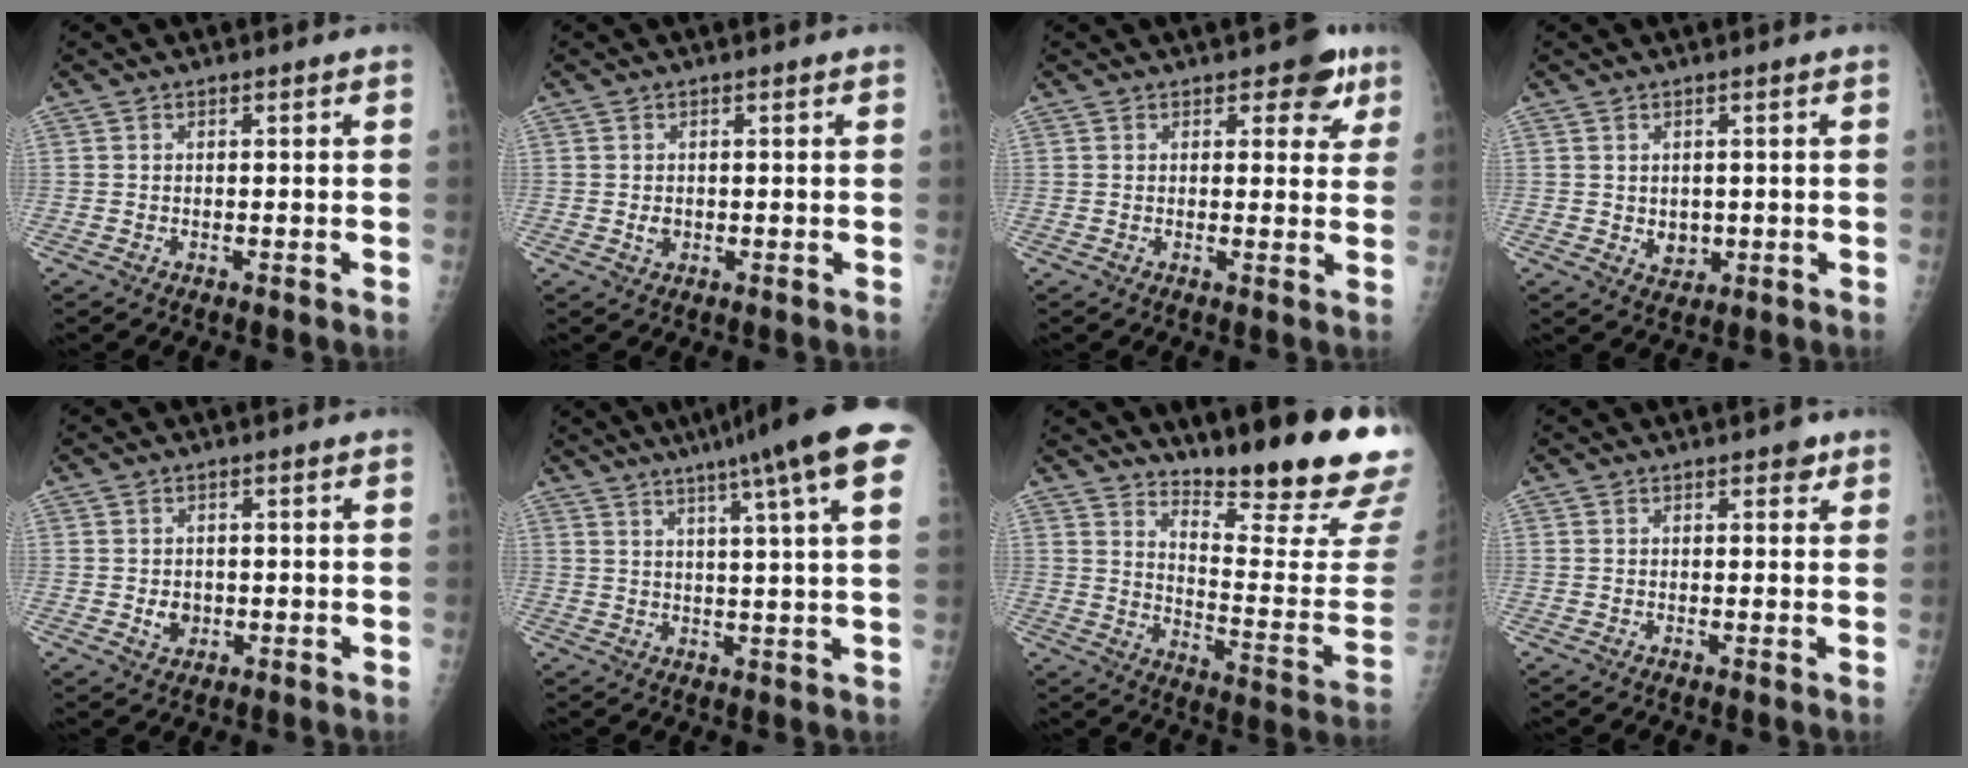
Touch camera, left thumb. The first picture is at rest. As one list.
[{"total": 1.4, "force": [0.0, 1.1, 0.8], "torque": [-0.012, 0.000, 0.004]}, {"total": 5.7, "force": [3.3, 3.1, 3.4], "torque": [-0.006, -0.011, 0.036]}, {"total": 3.0, "force": [0.1, 2.5, 1.7], "torque": [-0.015, -0.005, 0.012]}, {"total": 2.7, "force": [-0.3, 2.3, 1.5], "torque": [-0.013, 0.001, 0.002]}, {"total": 17.1, "force": [9.6, 1.0, 14.2], "torque": [-0.199, -0.002, 0.114]}, {"total": 23.4, "force": [19.9, 2.5, 12.1], "torque": [-0.151, -0.183, 0.267]}, {"total": 2.0, "force": [1.3, 1.1, 1.1], "torque": [0.000, -0.004, 0.011]}]